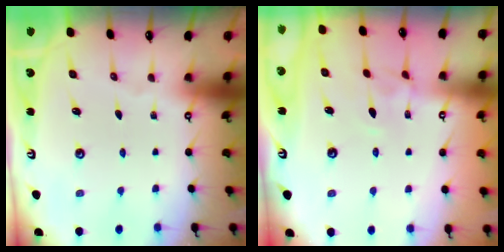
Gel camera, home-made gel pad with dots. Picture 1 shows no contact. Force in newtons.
{"total": 2.6, "press": 2.5, "slide": 0.6}